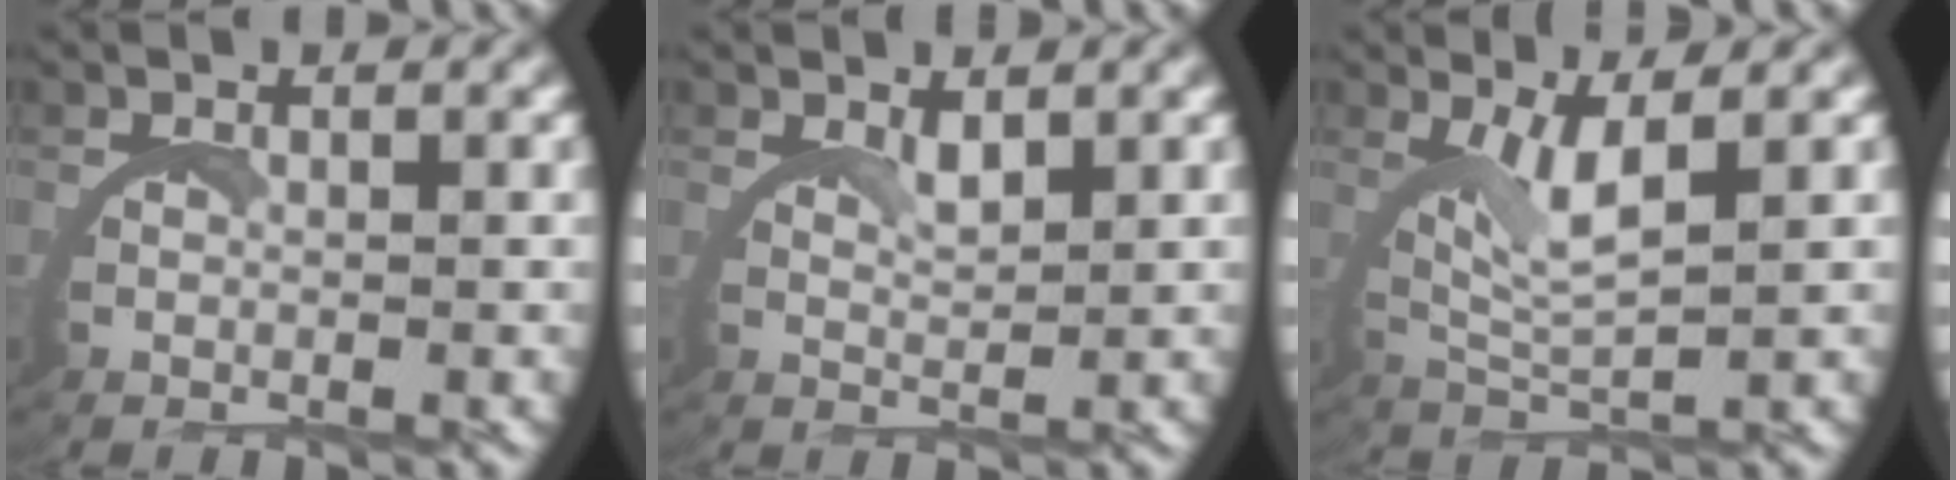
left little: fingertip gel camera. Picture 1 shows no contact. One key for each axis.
{"total": 1.9, "fx": 1.7, "fy": -0.8, "fz": 0.5, "tx": -0.010, "ty": -0.009, "tz": 0.030}
{"total": 3.9, "fx": 2.1, "fy": 0.6, "fz": 3.2, "tx": -0.073, "ty": -0.009, "tz": 0.042}